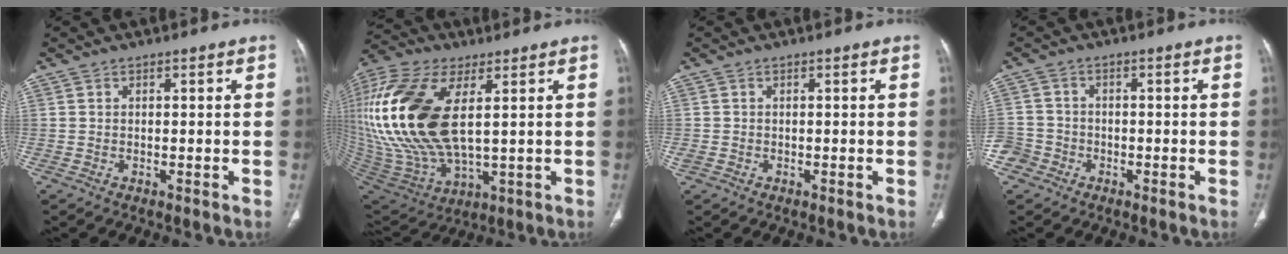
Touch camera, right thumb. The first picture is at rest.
{"total": 26.4, "force": [5.2, 13.0, 22.4], "torque": [-0.503, -0.020, 0.105]}
{"total": 0.9, "force": [-0.2, 0.8, 0.4], "torque": [-0.011, 0.002, -0.001]}
{"total": 4.7, "force": [-2.4, 4.0, 0.4], "torque": [0.006, 0.021, -0.049]}